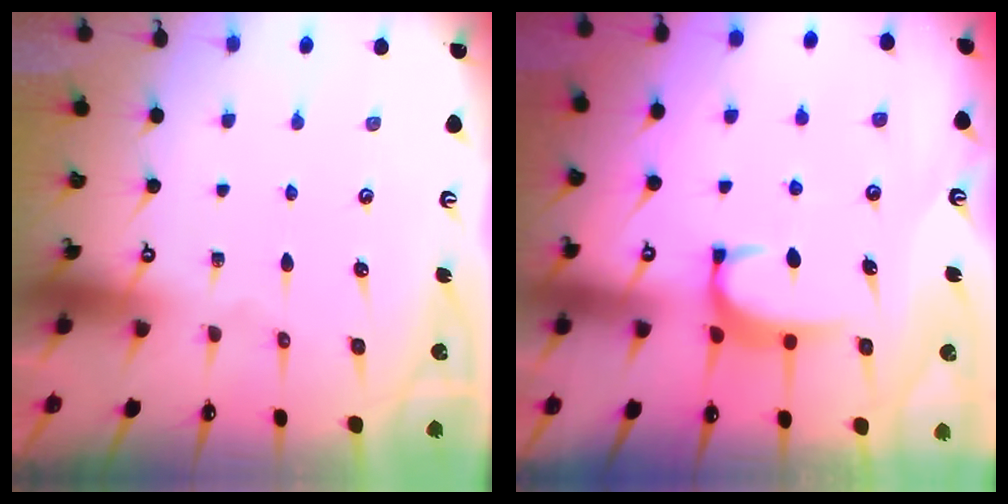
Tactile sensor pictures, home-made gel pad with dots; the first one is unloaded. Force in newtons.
{"total": 1.7, "press": 1.6, "slide": 0.5}